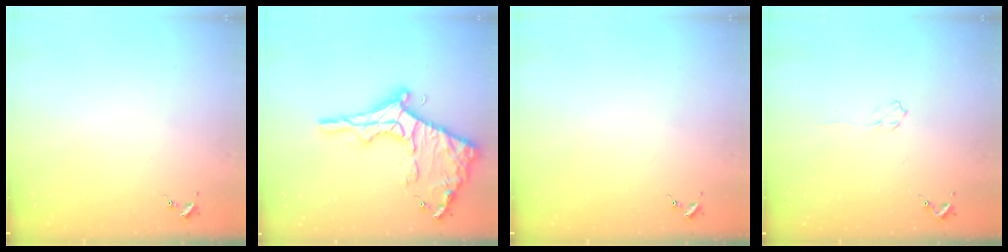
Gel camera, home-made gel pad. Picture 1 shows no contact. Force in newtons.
{"total": 21.0, "press": 20.9, "slide": 1.8}
{"total": 0.0}
{"total": 3.9, "press": 3.9, "slide": 0.6}